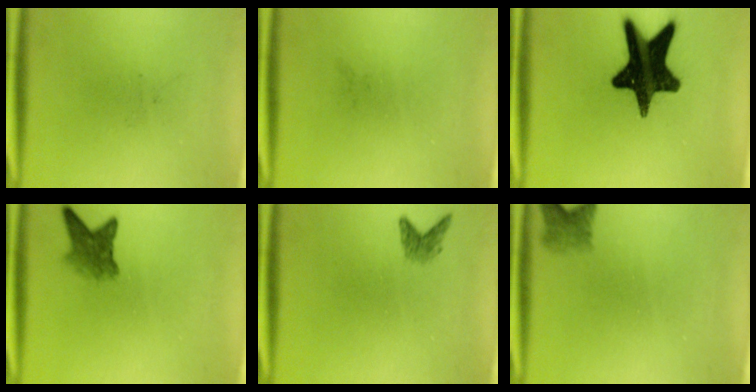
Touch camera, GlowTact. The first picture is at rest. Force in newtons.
{"total": 0.0}
{"total": 17.7}
{"total": 3.7}
{"total": 1.5}
{"total": 2.4}